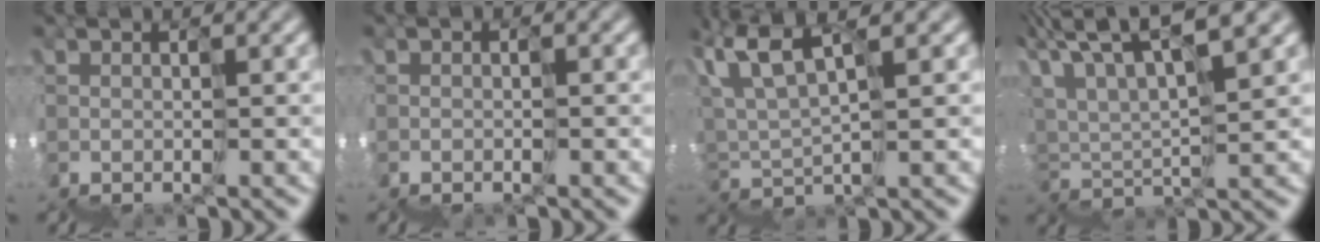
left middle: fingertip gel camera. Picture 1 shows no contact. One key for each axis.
{"total": 1.4, "fx": -1.0, "fy": 0.8, "fz": 0.5, "tx": -0.021, "ty": -0.008, "tz": -0.007}
{"total": 3.5, "fx": 3.5, "fy": -0.5, "fz": 0.0, "tx": -0.049, "ty": 0.033, "tz": 0.057}
{"total": 4.7, "fx": 4.6, "fy": -0.9, "fz": 0.0, "tx": -0.026, "ty": 0.044, "tz": 0.069}